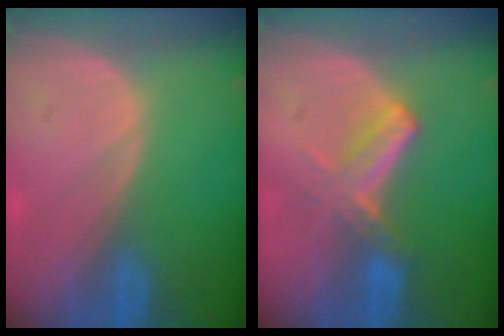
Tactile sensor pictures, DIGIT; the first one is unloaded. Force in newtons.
{"total": 5.8, "press": 5.2, "slide": 2.5}